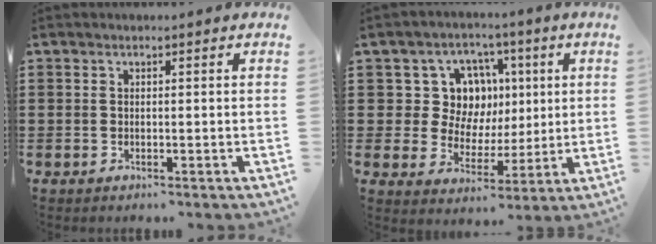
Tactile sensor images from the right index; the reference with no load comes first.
{"total": 9.6, "force": [2.7, 8.2, 4.2], "torque": [-0.094, 0.008, 0.056]}